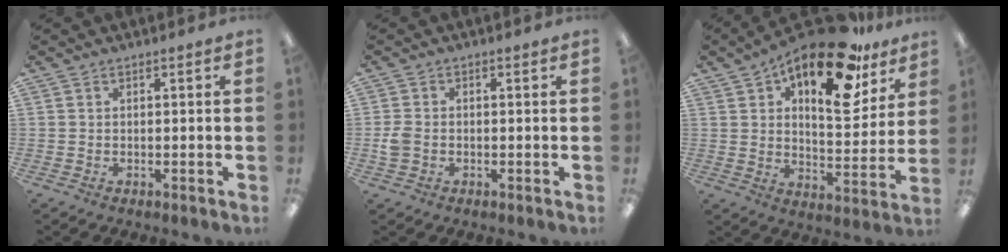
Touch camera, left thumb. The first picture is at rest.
{"total": 3.2, "force": [-0.7, 2.4, 2.0], "torque": [-0.041, 0.003, -0.013]}
{"total": 21.9, "force": [13.5, 9.0, 14.7], "torque": [-0.209, -0.078, 0.220]}